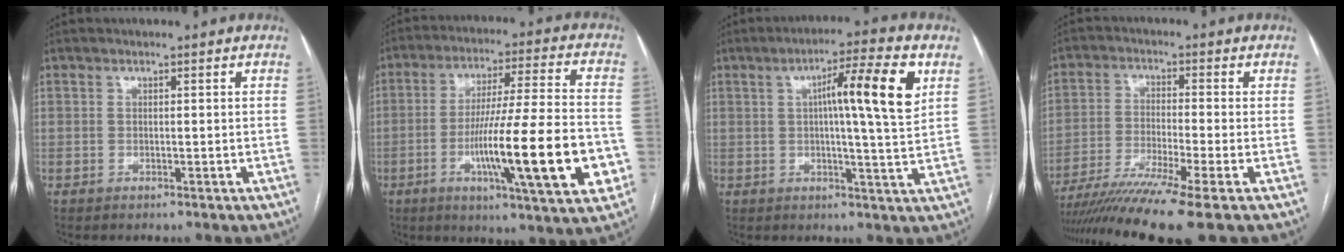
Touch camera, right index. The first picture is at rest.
{"total": 20.5, "force": [-5.7, 0.9, 19.7], "torque": [-0.296, -0.013, -0.086]}
{"total": 11.2, "force": [3.2, -0.2, 10.7], "torque": [-0.168, 0.010, 0.043]}
{"total": 12.3, "force": [-9.3, -2.0, 7.9], "torque": [-0.131, -0.030, -0.151]}